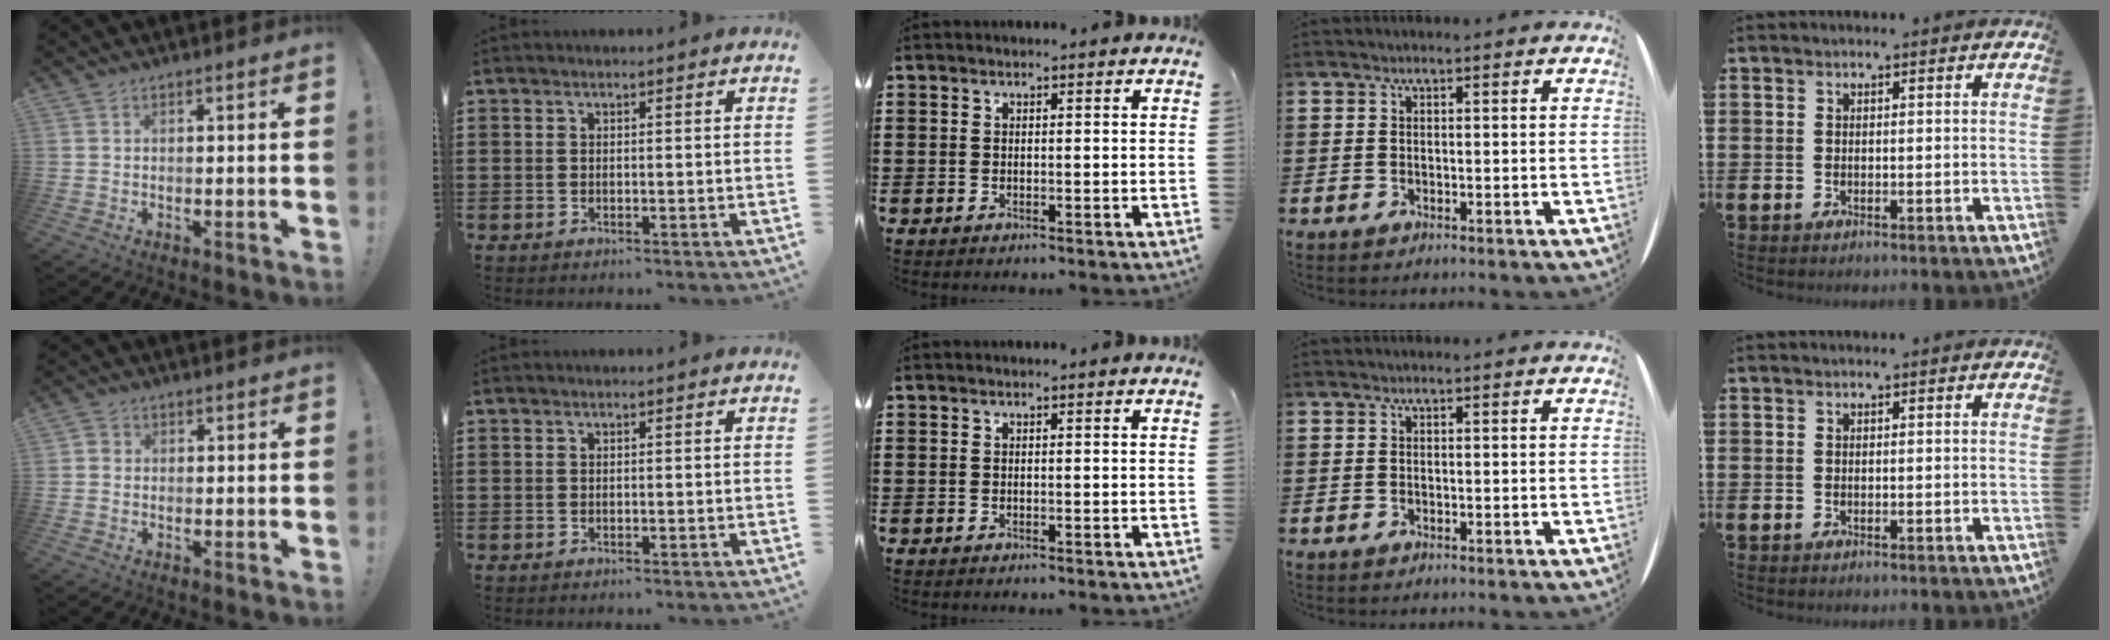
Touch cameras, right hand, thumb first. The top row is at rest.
{"thumb": {"total": 1.6, "force": [-0.2, 1.4, 0.6], "torque": [-0.016, 0.007, -0.002]}}